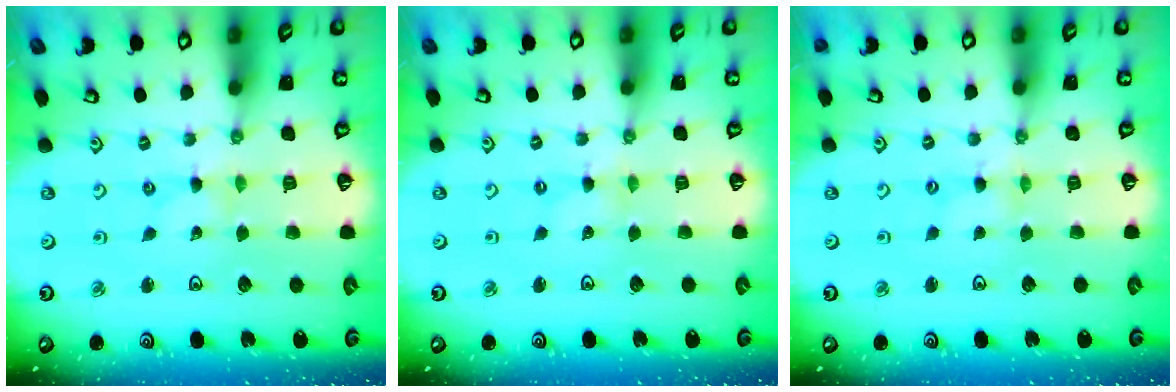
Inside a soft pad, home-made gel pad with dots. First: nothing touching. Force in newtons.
{"total": 0.0}
{"total": 1.7, "press": 1.7, "slide": 0.2}